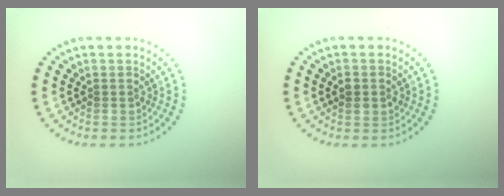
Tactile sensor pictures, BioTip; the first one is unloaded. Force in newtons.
{"total": 1.4, "press": 1.4, "slide": 0.1}